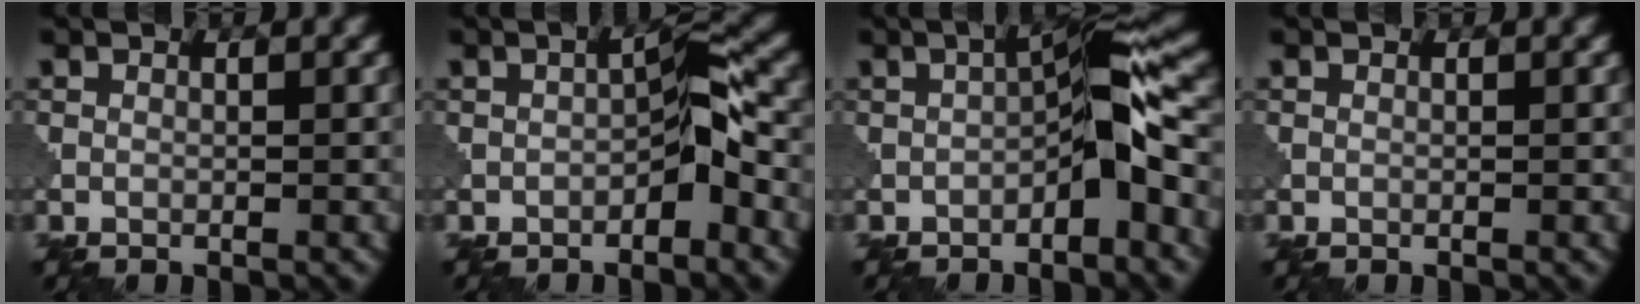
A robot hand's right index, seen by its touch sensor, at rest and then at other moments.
{"total": 3.5, "force": [-1.4, 1.2, 2.9], "torque": [-0.044, 0.014, -0.028]}
{"total": 5.3, "force": [-1.8, 1.4, 4.8], "torque": [-0.073, 0.022, -0.036]}
{"total": 0.0}